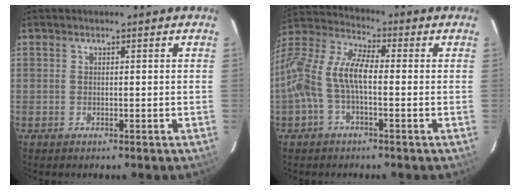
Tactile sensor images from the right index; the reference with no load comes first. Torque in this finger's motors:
{"motor_torque": [0.45, -0.16, 0.35, 0.21]}